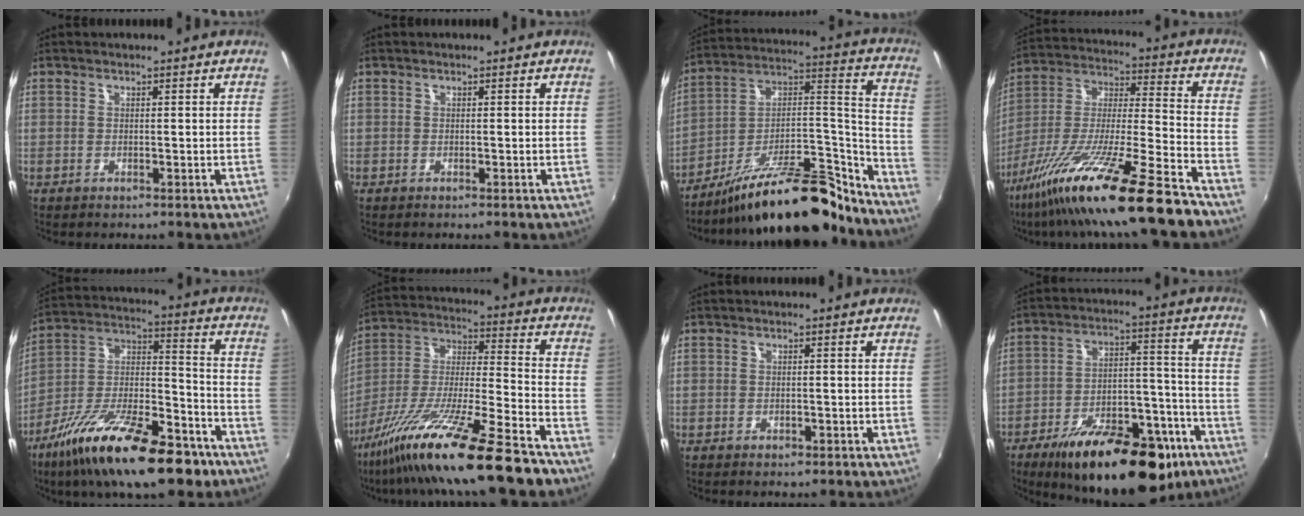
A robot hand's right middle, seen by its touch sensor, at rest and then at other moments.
{"total": 0.0}
{"total": 22.4, "force": [-18.3, 6.1, 11.4], "torque": [-0.149, 0.034, -0.282]}
{"total": 22.4, "force": [-16.4, 0.1, 15.3], "torque": [-0.273, -0.048, -0.283]}
{"total": 23.4, "force": [-14.5, 8.0, 16.5], "torque": [-0.292, -0.021, -0.237]}
{"total": 22.0, "force": [-15.8, 1.5, 15.3], "torque": [-0.277, -0.039, -0.271]}
{"total": 1.0, "force": [-0.6, 0.6, 0.5], "torque": [-0.010, -0.004, -0.009]}
{"total": 25.8, "force": [-16.8, 10.5, 16.5], "torque": [-0.262, 0.001, -0.229]}